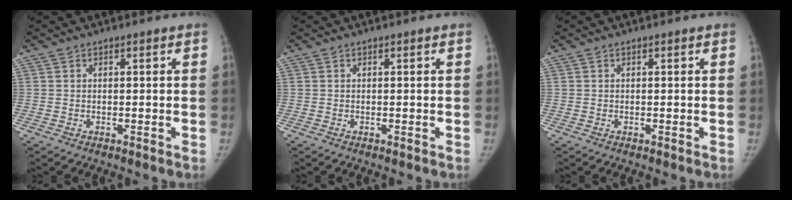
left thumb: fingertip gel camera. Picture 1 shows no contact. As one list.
[{"total": 0.0}, {"total": 0.0}]